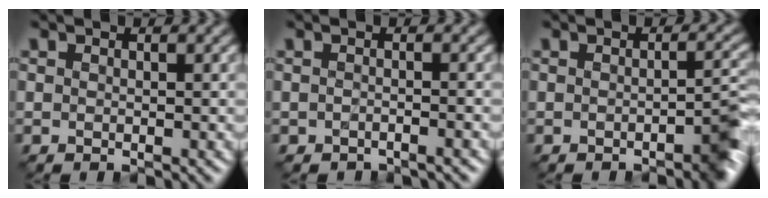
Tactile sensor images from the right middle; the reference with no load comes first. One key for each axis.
{"total": 0.9, "fx": -0.9, "fy": 0.1, "fz": 0.2, "tx": 0.000, "ty": -0.002, "tz": -0.022}
{"total": 3.5, "fx": -1.8, "fy": 1.2, "fz": 2.7, "tx": -0.025, "ty": 0.005, "tz": -0.037}